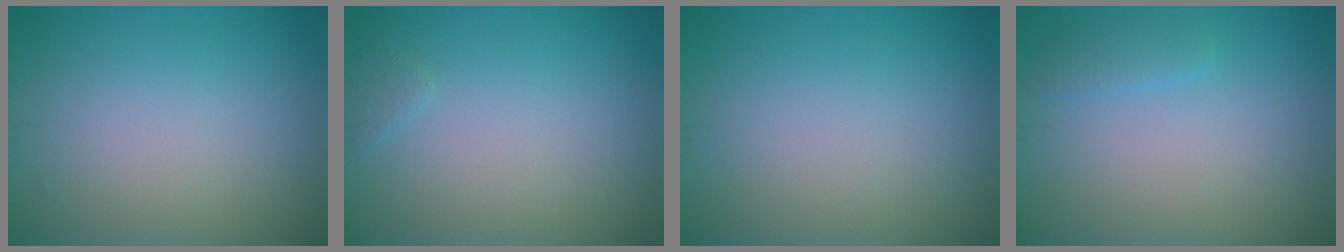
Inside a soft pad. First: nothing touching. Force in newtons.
{"total": 0.6, "press": 0.6, "slide": 0.1}
{"total": 0.0}
{"total": 1.2, "press": 1.2, "slide": 0.2}